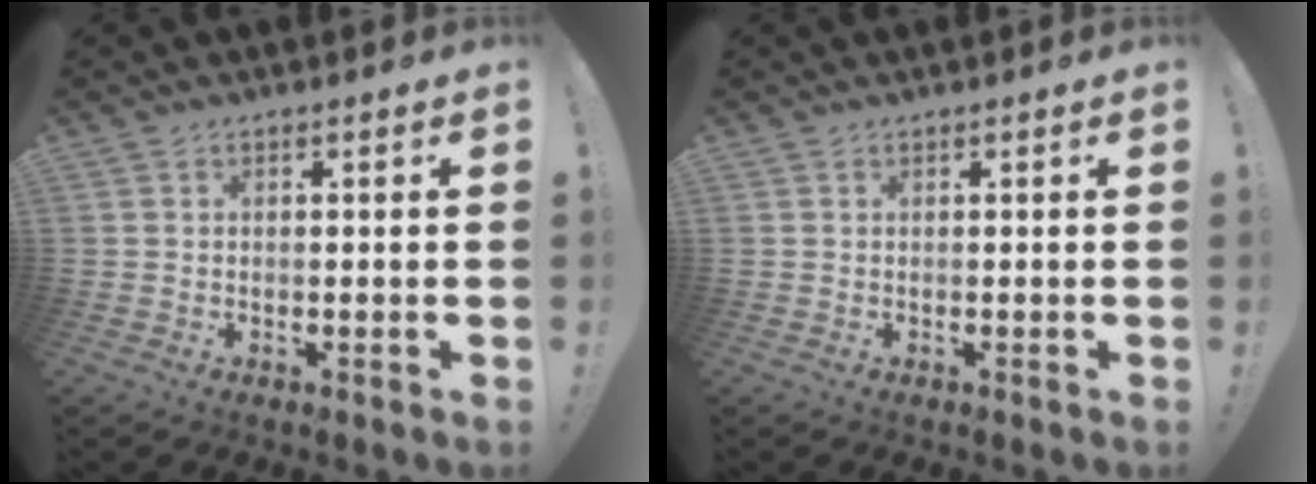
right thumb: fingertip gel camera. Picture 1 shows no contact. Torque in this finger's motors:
{"motor_torque": [0.04, -0.08, 0.02, -0.01, 0.01]}